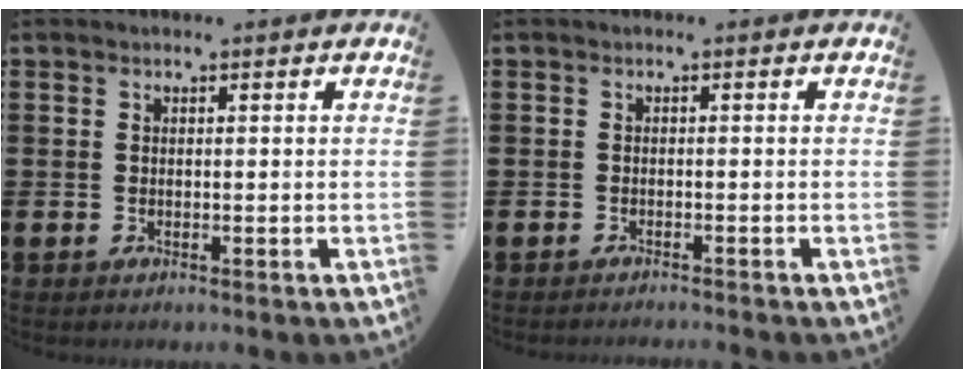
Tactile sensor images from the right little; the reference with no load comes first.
{"total": 0.6, "force": [-0.6, -0.2, 0.0], "torque": [0.001, -0.001, -0.013]}